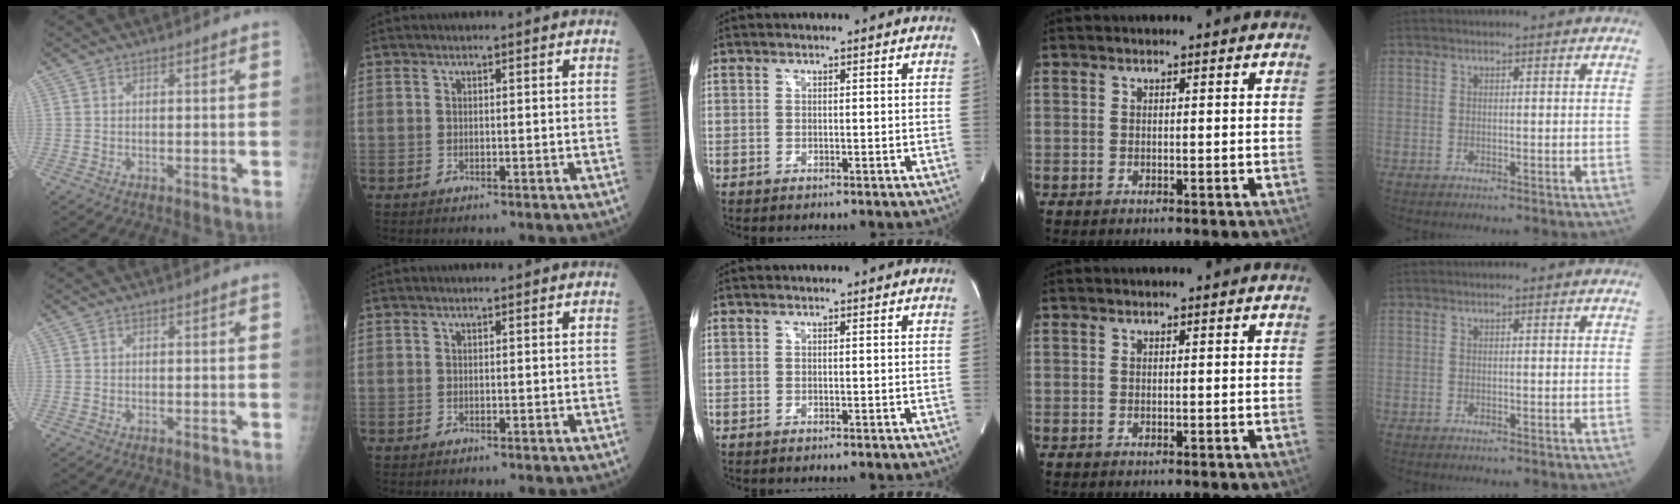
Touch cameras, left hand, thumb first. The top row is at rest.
{}